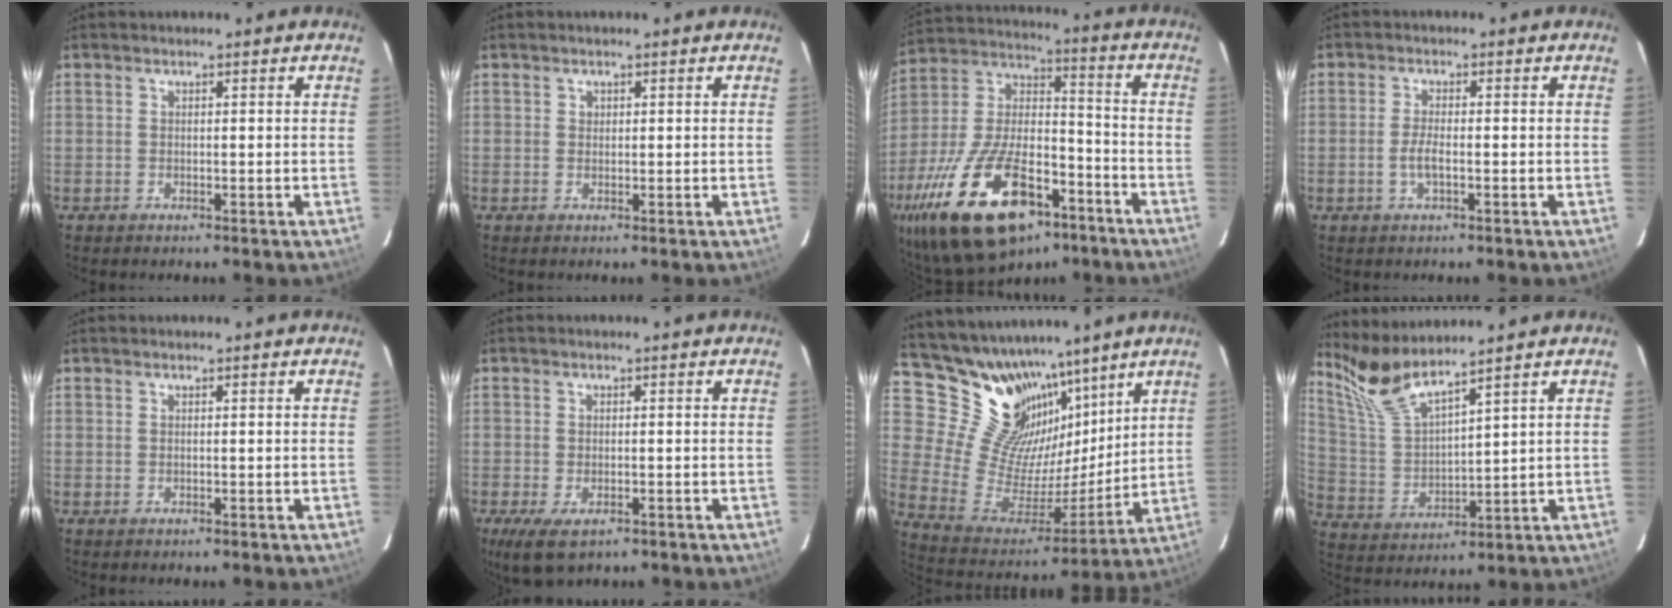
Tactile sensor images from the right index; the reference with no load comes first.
{"total": 0.7, "force": [0.3, 0.7, 0.0], "torque": [0.003, 0.003, 0.004]}
{"total": 27.0, "force": [-15.6, 12.8, 18.0], "torque": [-0.360, -0.008, -0.253]}
{"total": 2.6, "force": [-0.9, 0.5, 2.4], "torque": [-0.052, 0.000, -0.019]}
{"total": 0.0}
{"total": 6.2, "force": [-3.5, 3.0, 4.2], "torque": [-0.093, -0.024, -0.058]}
{"total": 18.6, "force": [13.8, 10.6, 6.5], "torque": [-0.146, -0.004, 0.270]}
{"total": 8.9, "force": [8.1, 0.0, 3.8], "torque": [-0.081, -0.012, 0.176]}